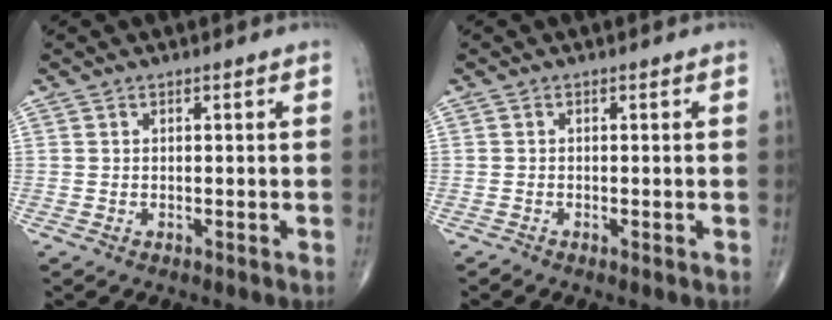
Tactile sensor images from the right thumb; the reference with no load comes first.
{"total": 0.6, "force": [-0.4, 0.2, 0.4], "torque": [-0.008, -0.003, -0.009]}